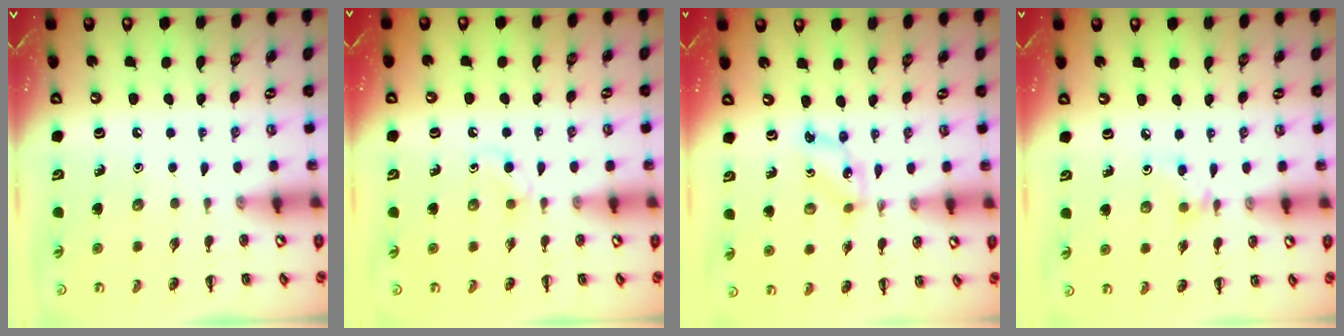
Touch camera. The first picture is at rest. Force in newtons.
{"total": 2.6, "press": 2.3, "slide": 1.2}
{"total": 2.5, "press": 2.5, "slide": 0.6}
{"total": 4.5, "press": 4.3, "slide": 1.2}